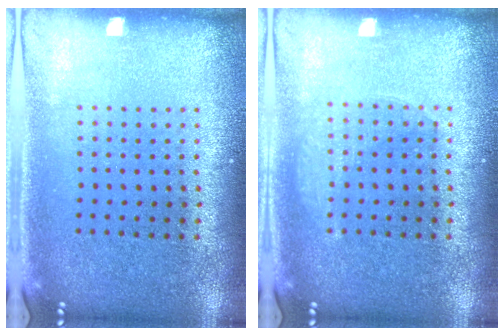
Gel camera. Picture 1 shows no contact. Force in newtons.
{"total": 1.3, "press": 1.3, "slide": 0.2}